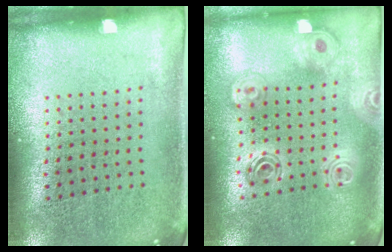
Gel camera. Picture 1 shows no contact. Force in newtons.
{"total": 1.9, "press": 1.6, "slide": 1.0}